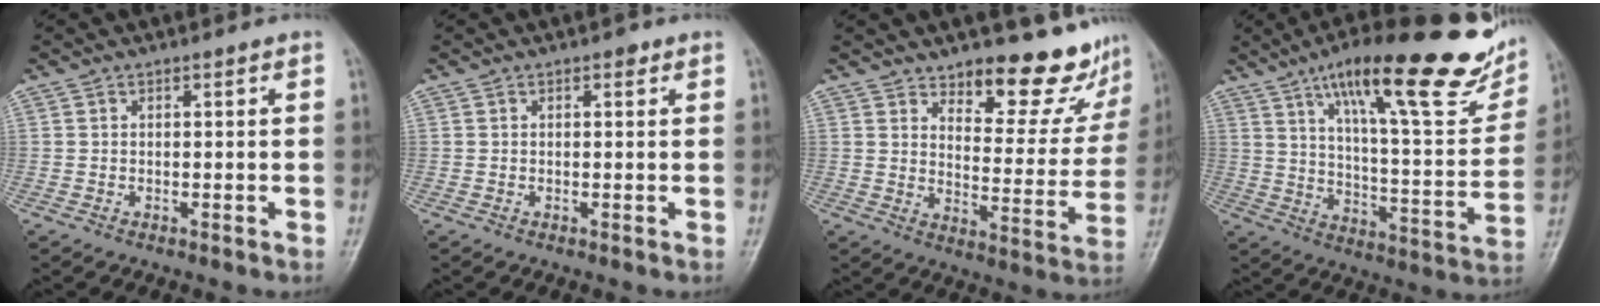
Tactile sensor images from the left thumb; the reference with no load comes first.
{"total": 0.9, "force": [0.5, 0.5, 0.5], "torque": [-0.001, 0.000, 0.003]}
{"total": 14.3, "force": [12.0, 5.0, 5.9], "torque": [-0.029, -0.107, 0.158]}
{"total": 27.6, "force": [16.7, 7.0, 20.8], "torque": [-0.269, -0.043, 0.255]}